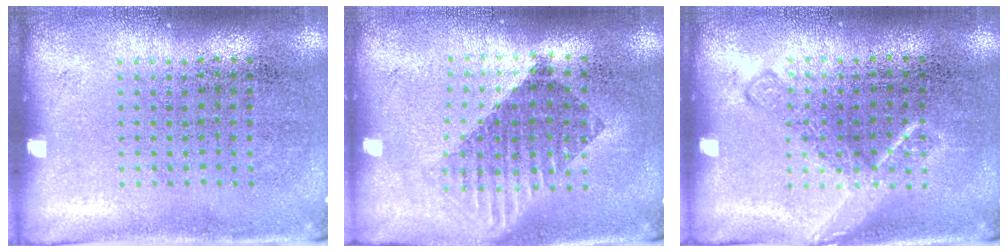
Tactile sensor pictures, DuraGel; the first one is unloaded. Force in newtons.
{"total": 1.7, "press": 1.4, "slide": 0.9}
{"total": 2.3, "press": 2.3, "slide": 0.5}